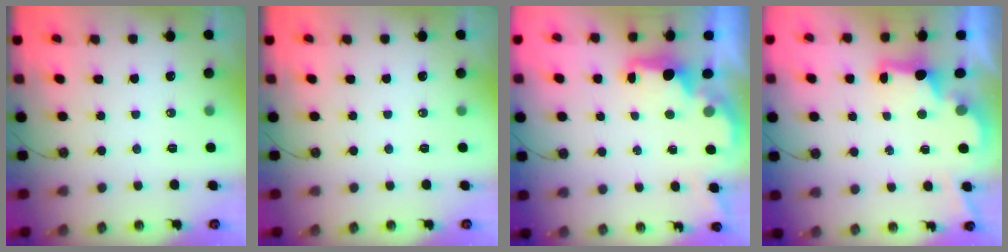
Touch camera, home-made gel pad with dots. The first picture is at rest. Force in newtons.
{"total": 0.0}
{"total": 2.2, "press": 2.1, "slide": 0.8}
{"total": 2.5, "press": 2.4, "slide": 0.7}